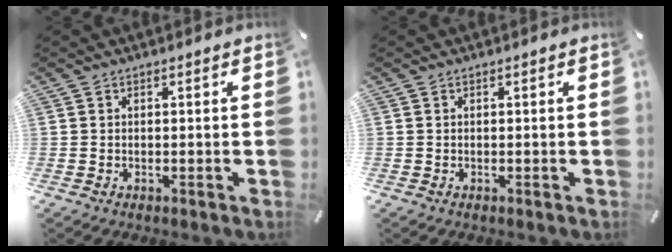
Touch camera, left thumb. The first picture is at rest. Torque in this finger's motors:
{"motor_torque": [-0.01, -0.01, 0.01, -0.01, 0.00]}